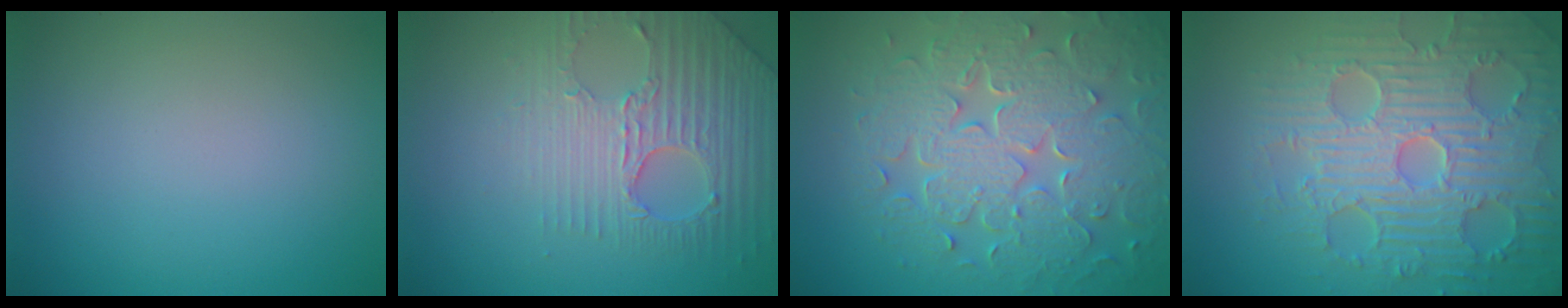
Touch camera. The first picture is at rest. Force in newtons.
{"total": 3.8, "press": 3.7, "slide": 1.0}
{"total": 8.7, "press": 6.3, "slide": 6.0}
{"total": 8.9, "press": 6.5, "slide": 6.0}